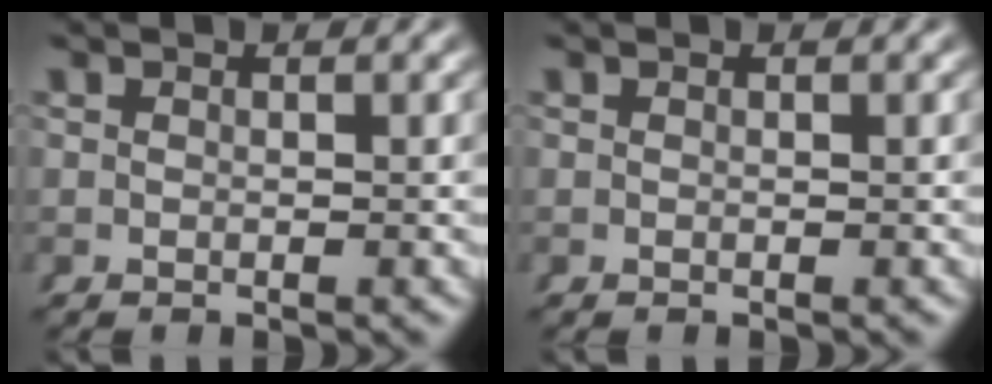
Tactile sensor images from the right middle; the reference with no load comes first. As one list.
[{"total": 0.0}]